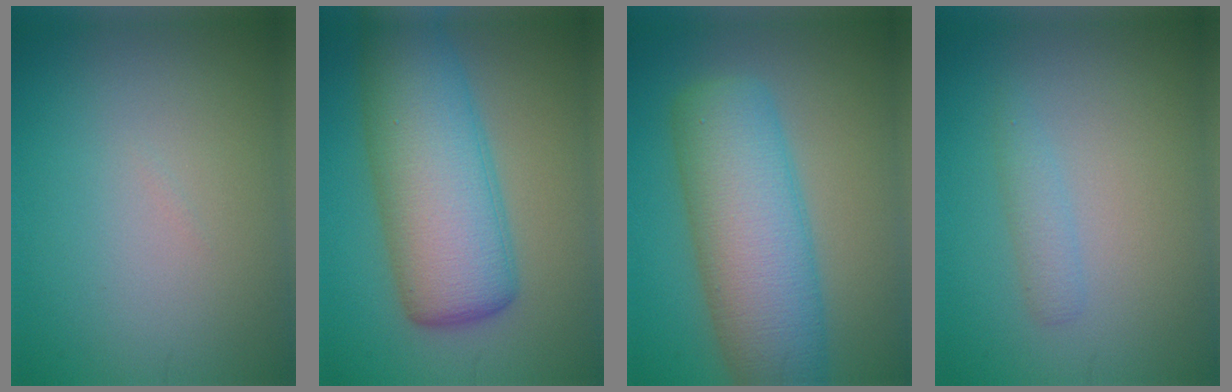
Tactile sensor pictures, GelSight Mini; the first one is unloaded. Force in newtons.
{"total": 10.3, "press": 10.3, "slide": 0.4}
{"total": 9.8, "press": 9.8, "slide": 0.8}
{"total": 1.4, "press": 1.4, "slide": 0.1}